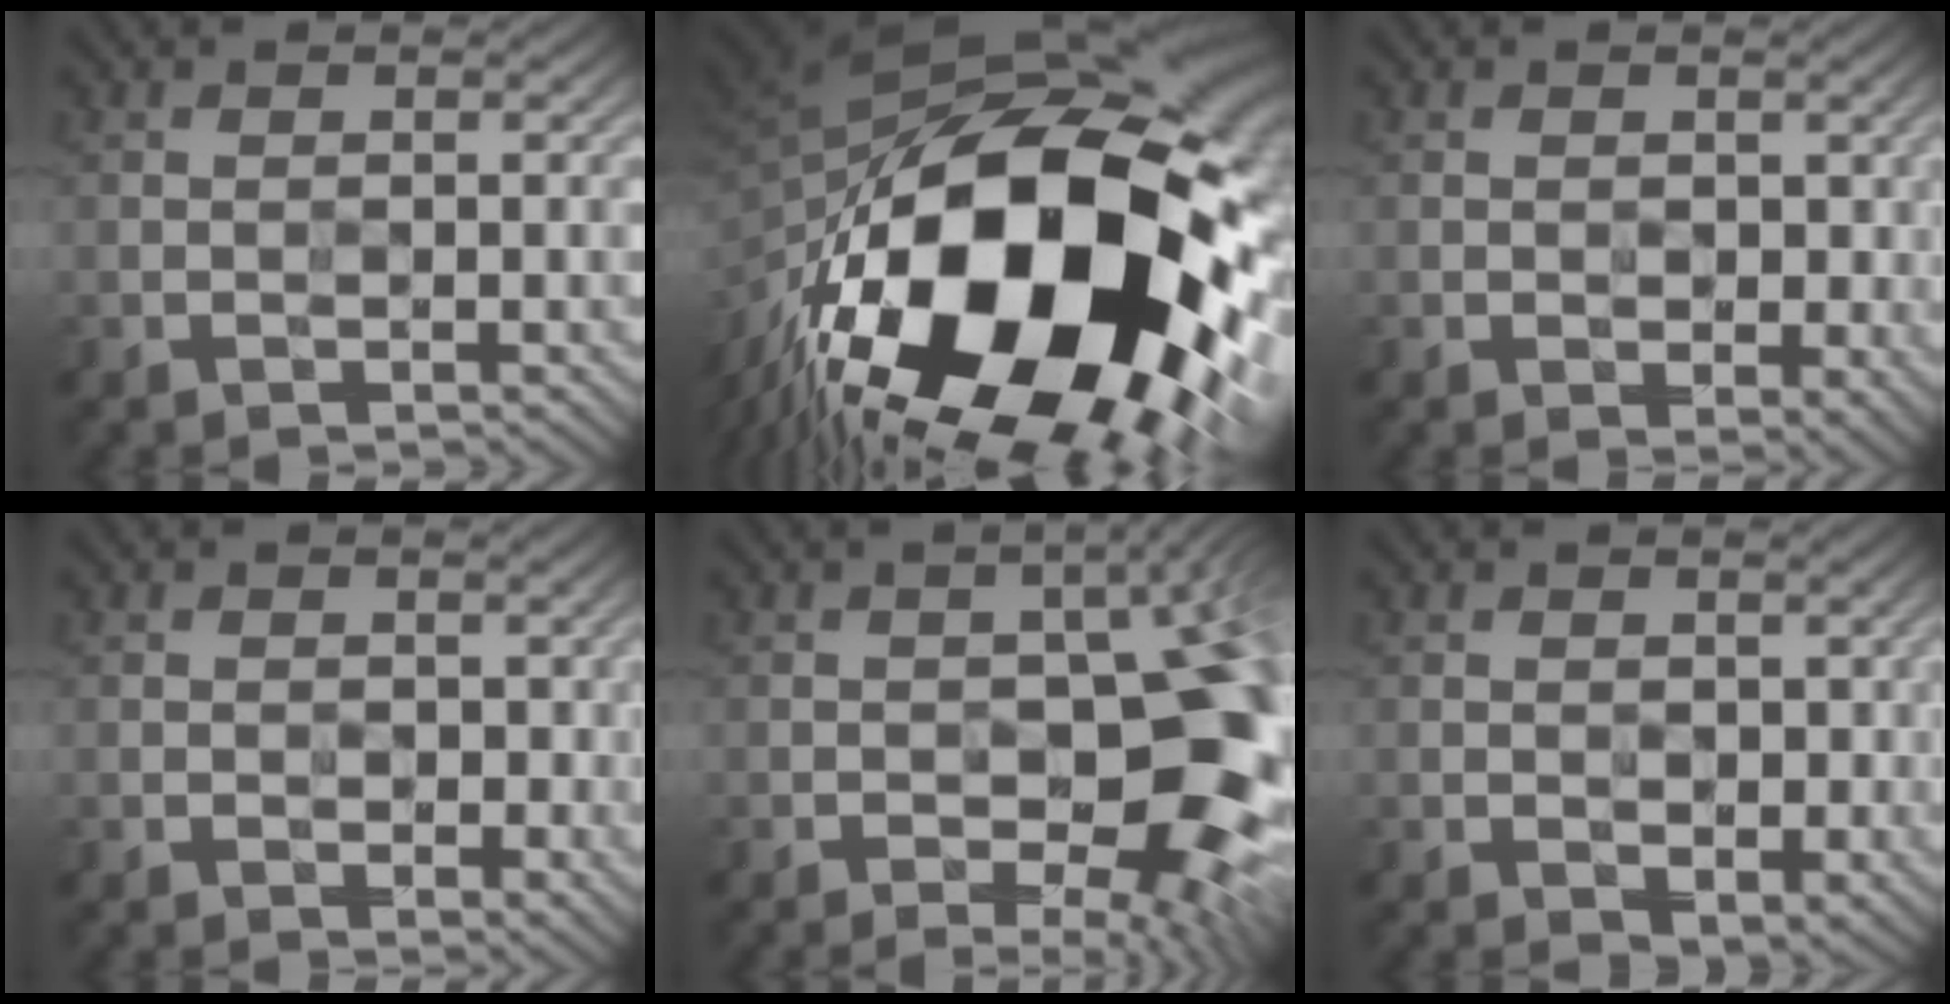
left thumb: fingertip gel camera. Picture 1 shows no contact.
{"total": 22.7, "force": [-5.5, 12.9, 17.9], "torque": [-0.366, -0.059, -0.083]}
{"total": 2.1, "force": [0.3, 1.6, 1.3], "torque": [-0.024, -0.011, 0.007]}
{"total": 1.4, "force": [0.4, 1.2, 0.6], "torque": [-0.014, -0.011, 0.006]}
{"total": 14.1, "force": [-3.1, 6.6, 12.2], "torque": [-0.143, -0.008, -0.040]}
{"total": 2.3, "force": [0.5, 1.9, 1.4], "torque": [-0.025, -0.014, 0.010]}